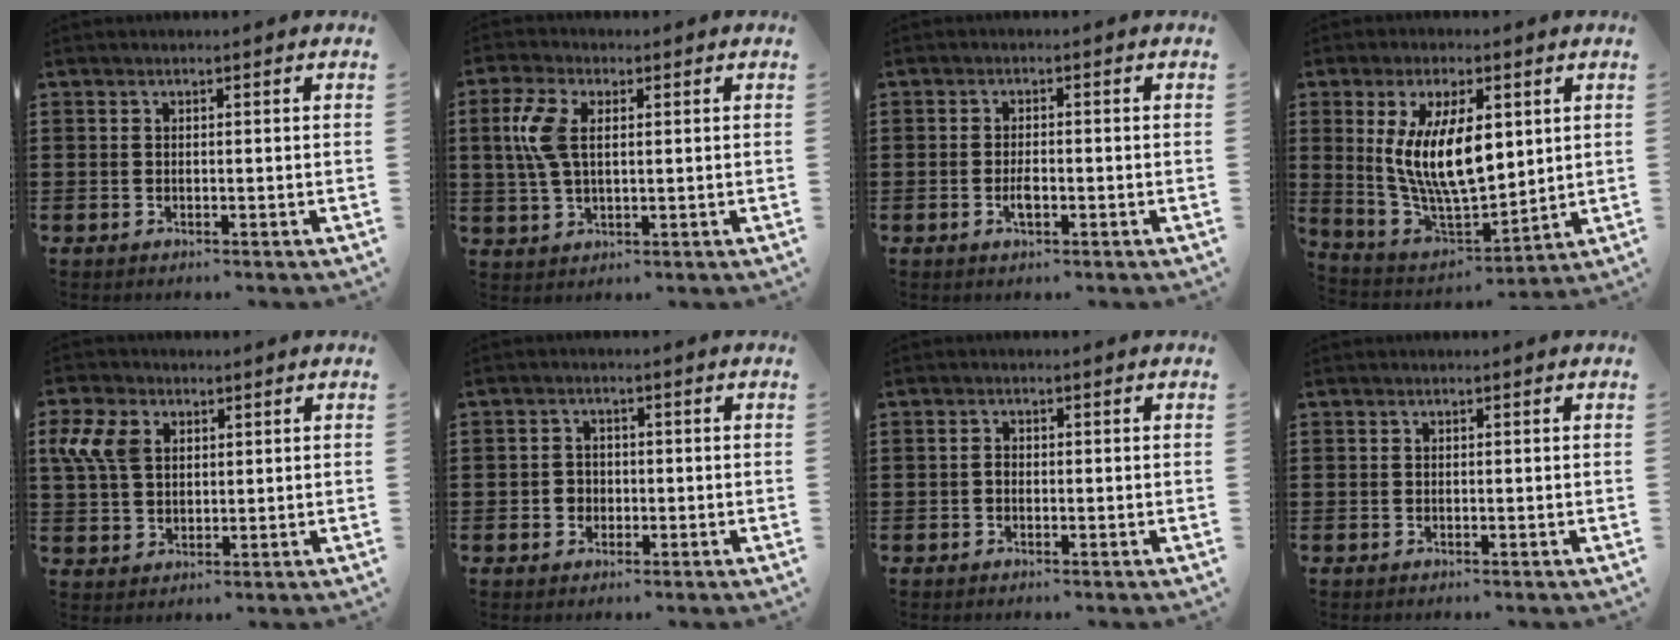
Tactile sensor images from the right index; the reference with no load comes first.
{"total": 6.5, "force": [1.3, 3.3, 5.5], "torque": [-0.136, 0.004, 0.016]}
{"total": 2.4, "force": [-0.7, 0.8, 2.1], "torque": [-0.040, -0.001, -0.013]}
{"total": 12.1, "force": [2.5, 5.1, 10.7], "torque": [-0.233, -0.003, 0.043]}
{"total": 6.4, "force": [2.3, 4.5, 3.9], "torque": [-0.116, 0.009, 0.037]}
{"total": 2.2, "force": [-0.7, 2.0, 0.6], "torque": [-0.019, 0.005, -0.018]}
{"total": 1.0, "force": [-0.4, 0.6, 0.6], "torque": [-0.015, -0.002, -0.008]}
{"total": 0.0}